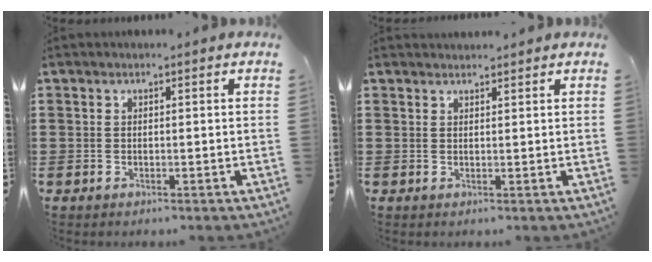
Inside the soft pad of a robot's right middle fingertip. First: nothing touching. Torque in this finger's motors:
{"motor_torque": [-0.01, -0.24, 0.04, 0.01]}